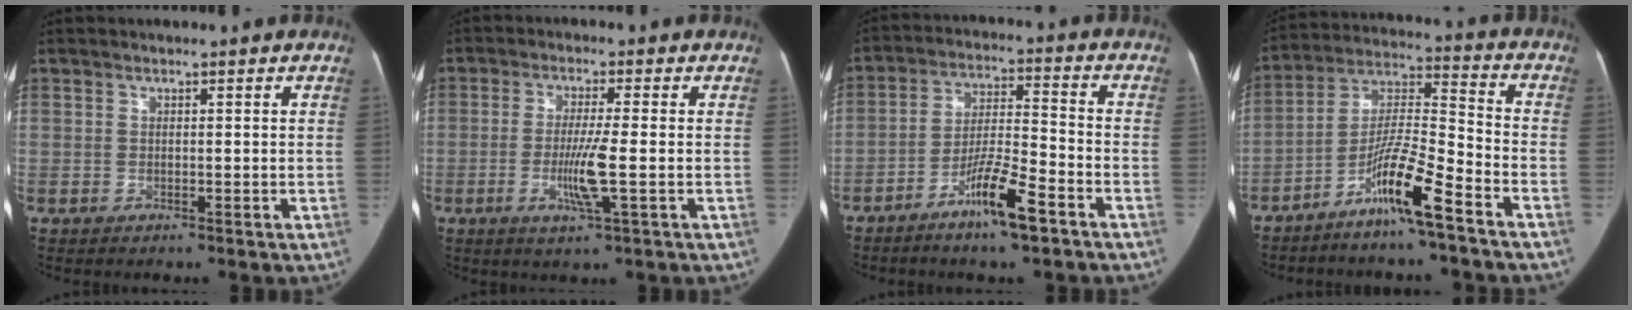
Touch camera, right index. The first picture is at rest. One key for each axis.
{"total": 6.3, "fx": -1.5, "fy": -0.4, "fz": 6.1, "tx": -0.117, "ty": -0.015, "tz": -0.029}
{"total": 9.6, "fx": -5.9, "fy": 0.8, "fz": 7.5, "tx": -0.143, "ty": -0.005, "tz": -0.106}
{"total": 11.2, "fx": -7.2, "fy": -0.1, "fz": 8.6, "tx": -0.167, "ty": -0.002, "tz": -0.136}